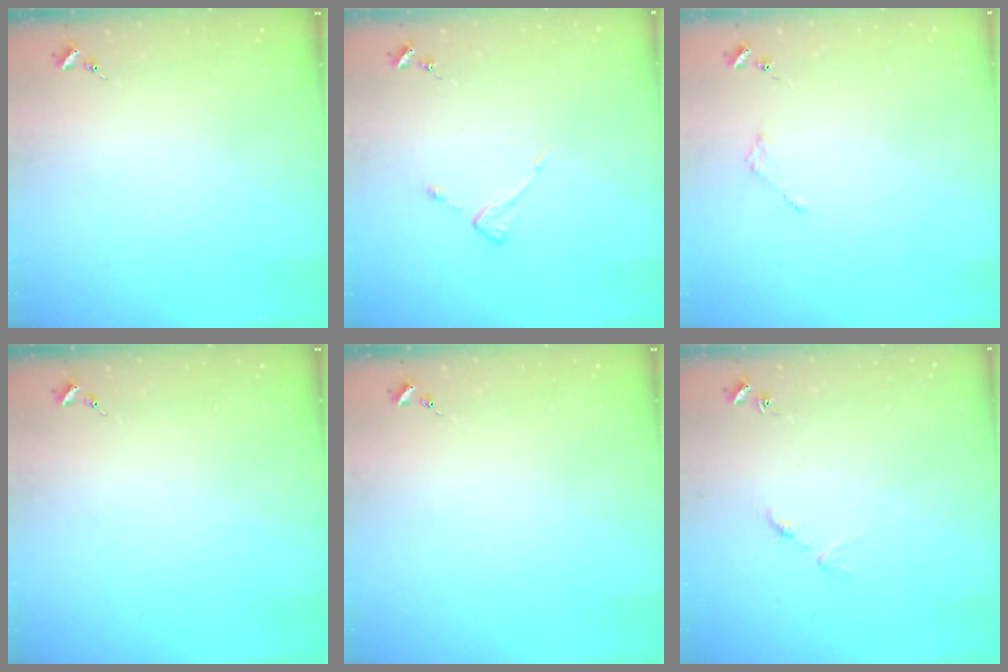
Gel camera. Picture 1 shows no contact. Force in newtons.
{"total": 3.9, "press": 3.8, "slide": 0.4}
{"total": 2.0, "press": 2.0, "slide": 0.3}
{"total": 0.0}
{"total": 0.0}
{"total": 3.8, "press": 3.8, "slide": 0.5}